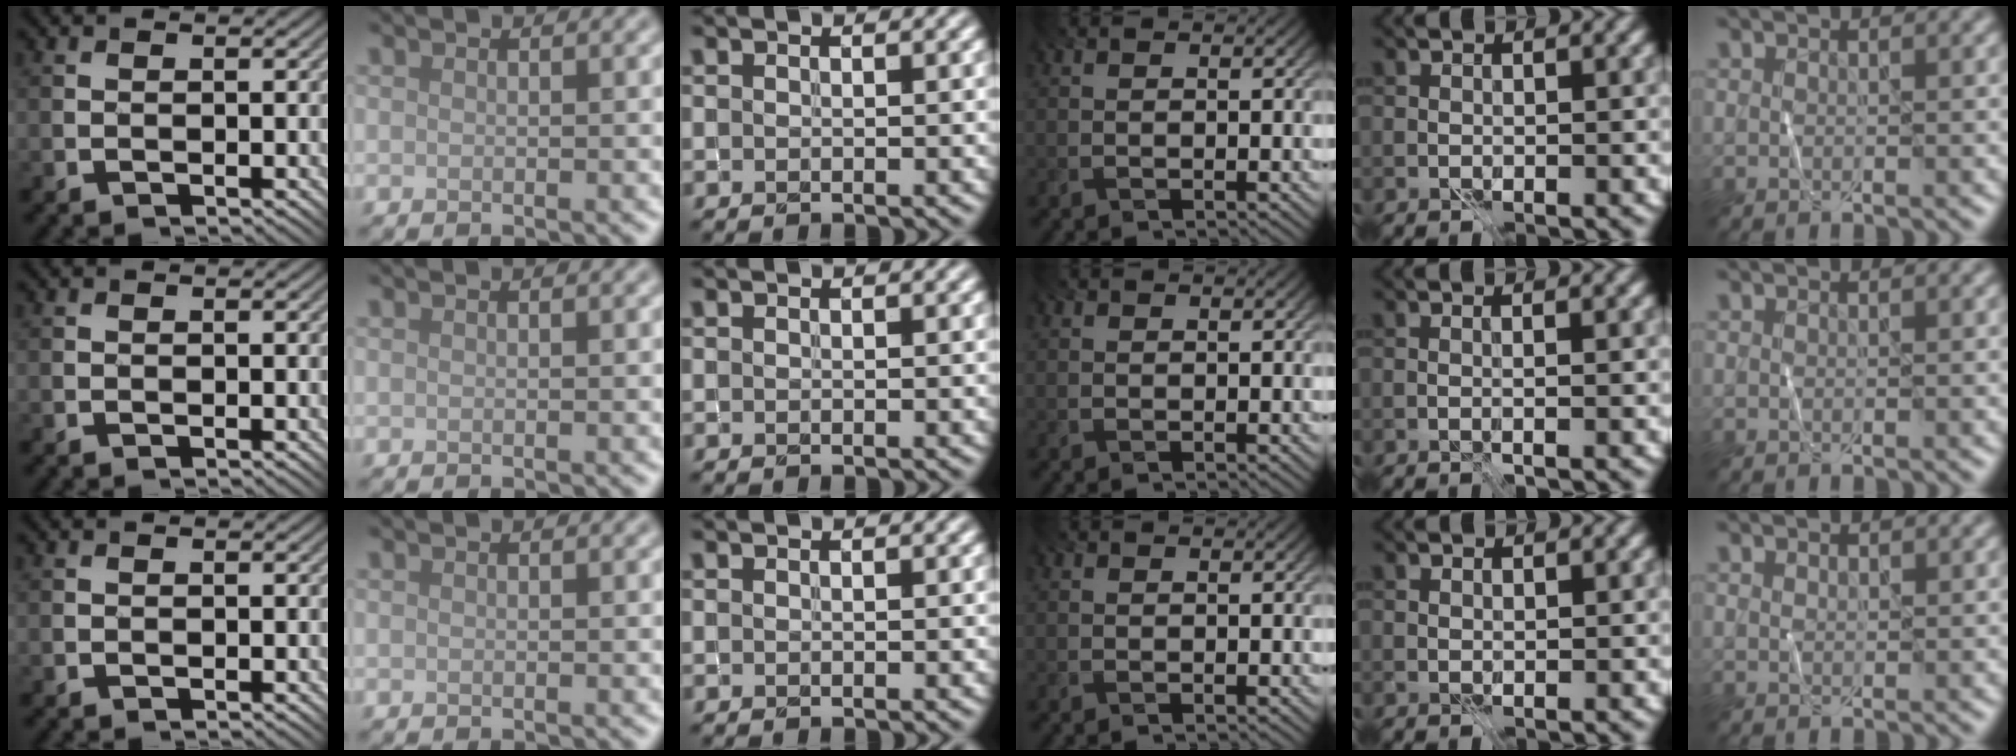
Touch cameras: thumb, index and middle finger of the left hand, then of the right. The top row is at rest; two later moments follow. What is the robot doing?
{"motion": "fold", "object": "shorts"}